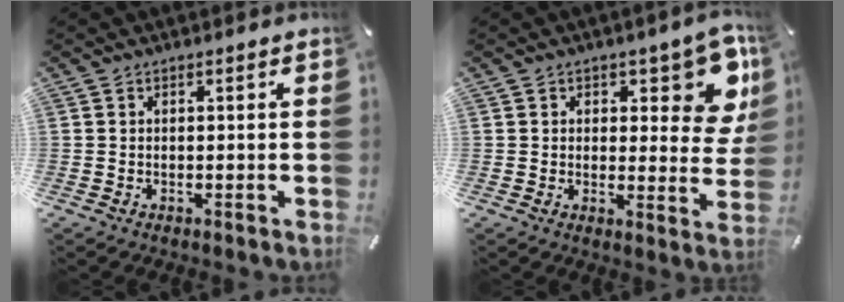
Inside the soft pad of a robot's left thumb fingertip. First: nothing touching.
{"total": 10.4, "force": [5.5, 4.9, 7.3], "torque": [-0.074, -0.032, 0.091]}